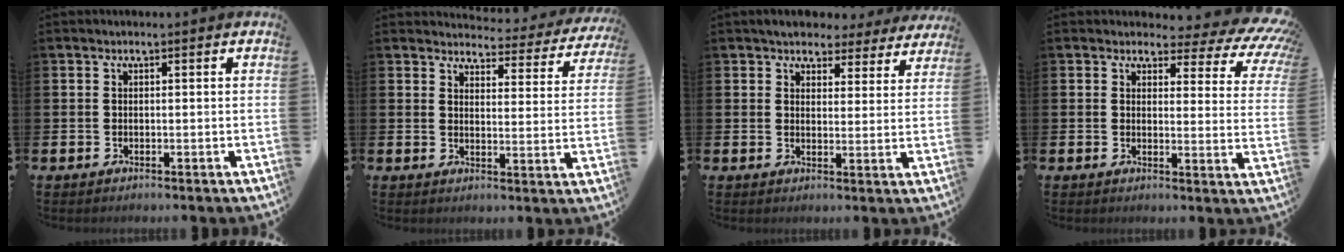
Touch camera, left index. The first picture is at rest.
{"total": 3.1, "force": [3.0, 0.8, 0.4], "torque": [-0.012, -0.032, 0.044]}
{"total": 4.4, "force": [4.0, 1.7, 0.4], "torque": [-0.017, -0.024, 0.068]}
{"total": 3.7, "force": [2.8, 1.9, 1.5], "torque": [-0.020, -0.036, 0.037]}